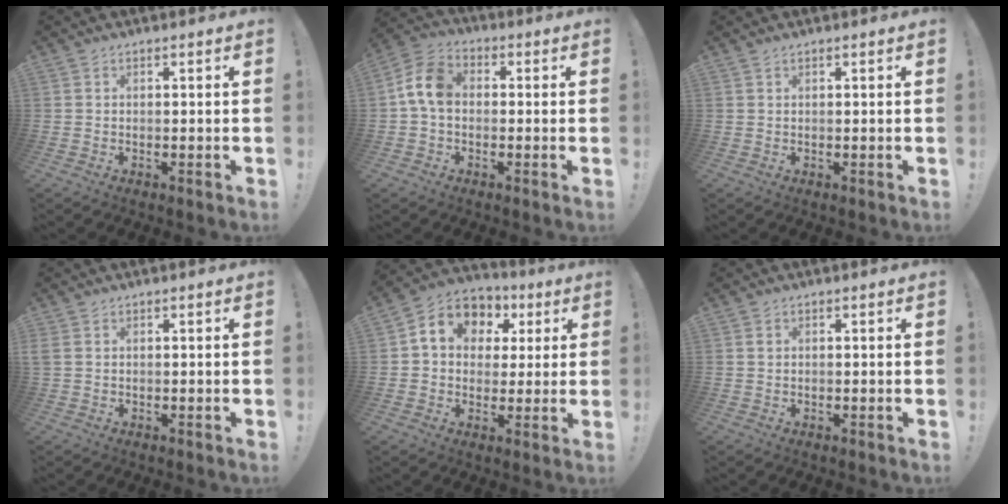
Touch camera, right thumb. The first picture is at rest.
{"total": 10.0, "force": [0.3, 7.0, 7.2], "torque": [-0.139, 0.021, 0.015]}
{"total": 0.6, "force": [0.5, 0.1, 0.3], "torque": [-0.013, 0.004, 0.011]}
{"total": 1.3, "force": [0.6, 0.8, 0.9], "torque": [-0.024, 0.006, 0.012]}
{"total": 10.5, "force": [3.0, 8.8, 4.8], "torque": [-0.075, -0.008, 0.063]}
{"total": 0.7, "force": [0.2, 0.7, 0.2], "torque": [-0.002, 0.004, 0.003]}